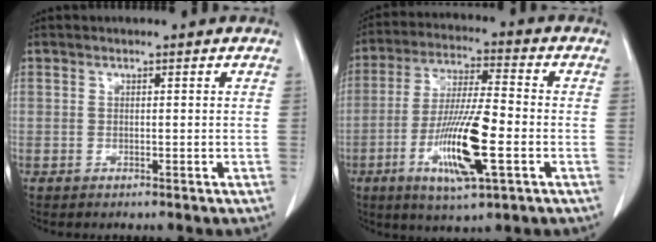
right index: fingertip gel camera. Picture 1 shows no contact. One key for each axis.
{"total": 13.7, "fx": -4.2, "fy": 1.9, "fz": 12.9, "tx": -0.247, "ty": -0.014, "tz": -0.076}